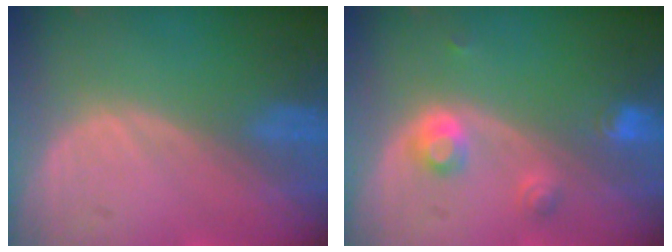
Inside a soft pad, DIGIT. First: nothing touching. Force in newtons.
{"total": 3.3, "press": 3.2, "slide": 1.0}